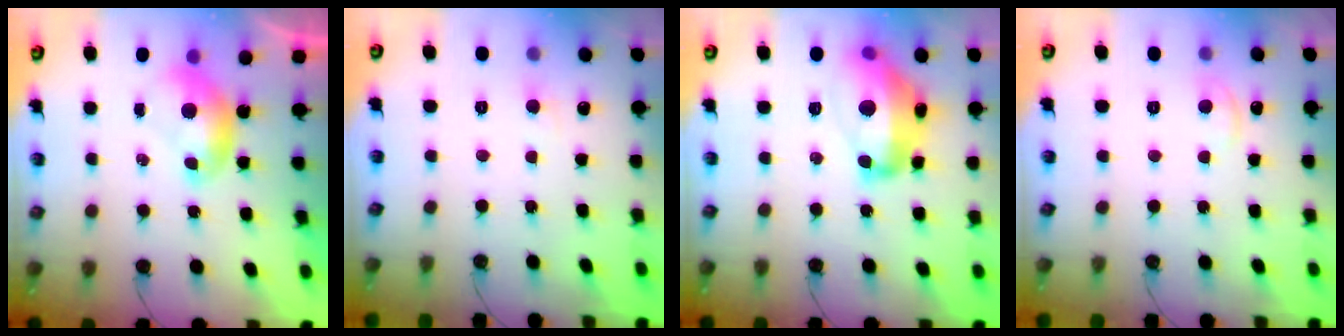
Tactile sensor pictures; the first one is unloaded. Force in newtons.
{"total": 0.6, "press": 0.5, "slide": 0.4}
{"total": 13.0, "press": 13.0, "slide": 1.0}
{"total": 0.8, "press": 0.3, "slide": 0.7}